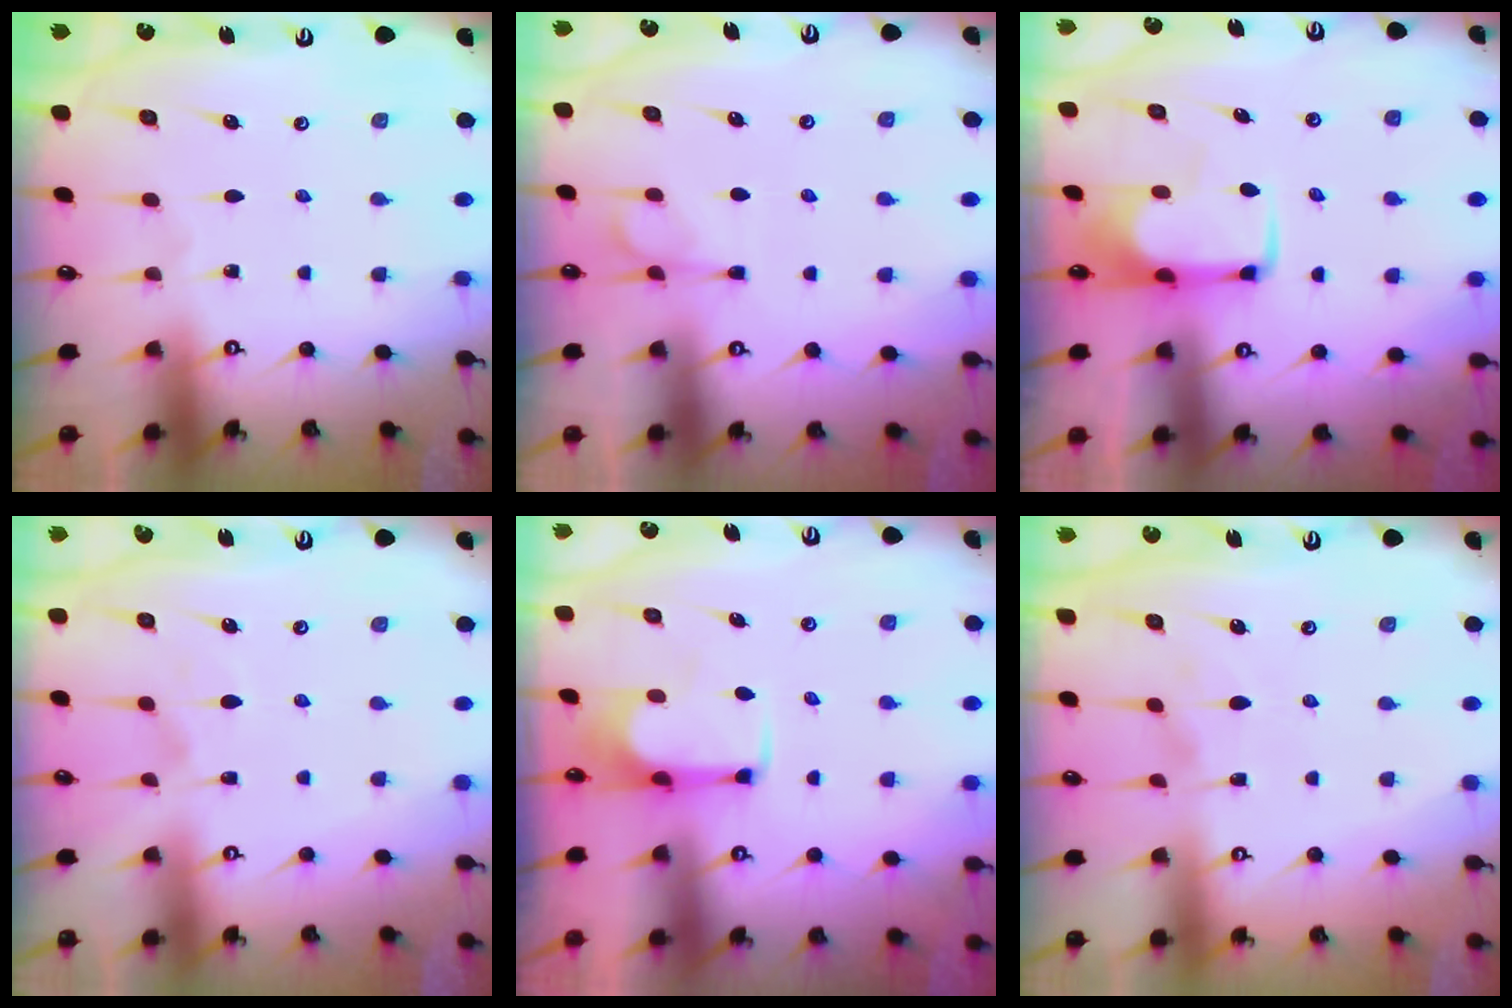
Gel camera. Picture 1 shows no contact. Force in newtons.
{"total": 1.5, "press": 0.9, "slide": 1.2}
{"total": 1.9, "press": 1.9, "slide": 0.4}
{"total": 5.4, "press": 5.3, "slide": 1.2}
{"total": 3.7, "press": 3.7, "slide": 0.7}
{"total": 2.3, "press": 2.1, "slide": 1.1}